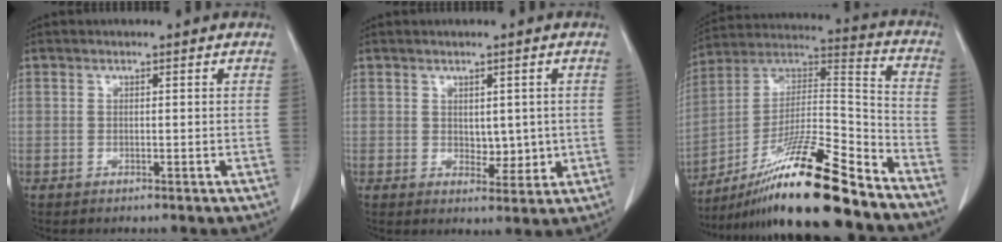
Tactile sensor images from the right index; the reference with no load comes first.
{"total": 3.7, "force": [0.3, 2.2, 3.0], "torque": [-0.036, -0.006, 0.013]}
{"total": 20.9, "force": [-15.6, 0.5, 13.9], "torque": [-0.243, -0.005, -0.275]}